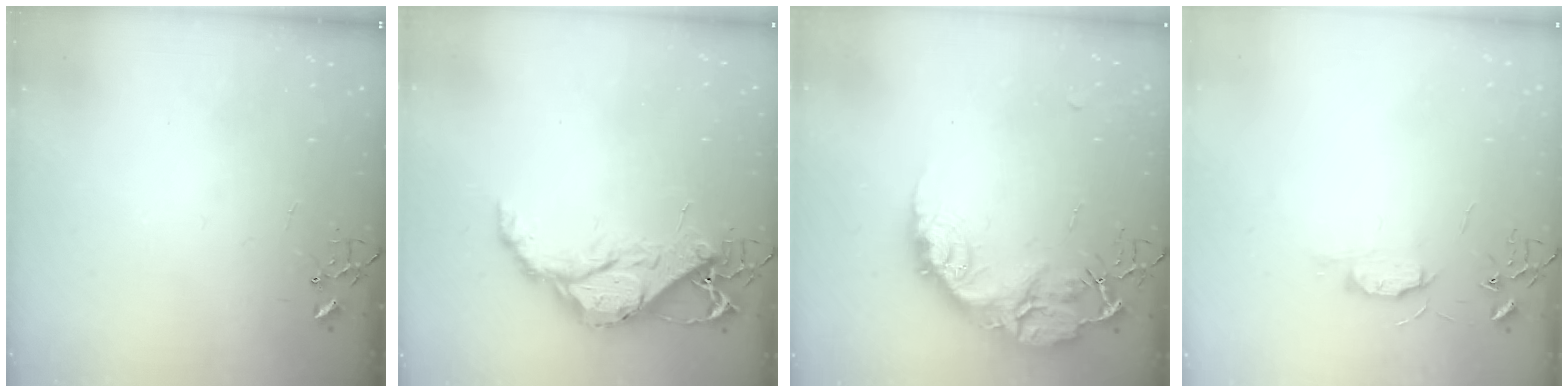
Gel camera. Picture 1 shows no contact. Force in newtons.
{"total": 14.3, "press": 14.3, "slide": 1.1}
{"total": 16.4, "press": 16.3, "slide": 1.2}
{"total": 6.4, "press": 6.4, "slide": 0.8}